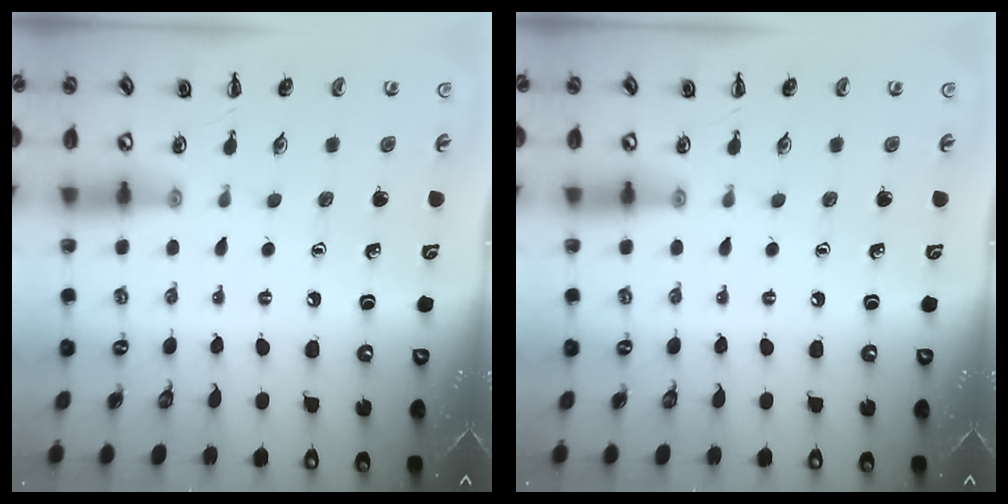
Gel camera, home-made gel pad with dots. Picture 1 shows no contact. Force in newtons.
{"total": 0.0}